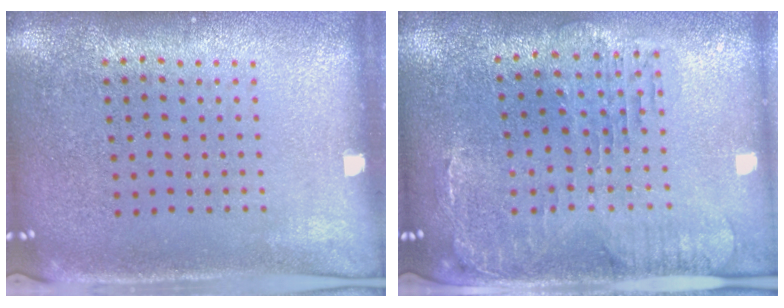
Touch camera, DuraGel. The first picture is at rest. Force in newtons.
{"total": 0.9, "press": 0.8, "slide": 0.3}